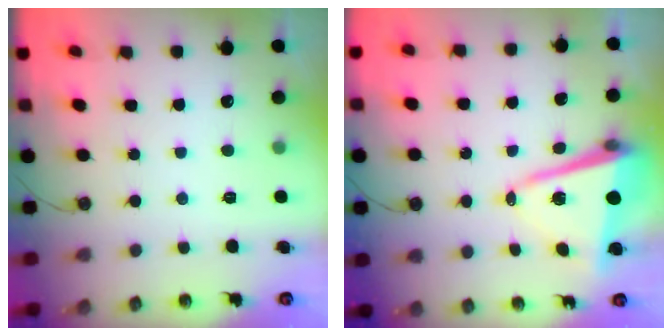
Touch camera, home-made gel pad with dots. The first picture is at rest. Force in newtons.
{"total": 10.5, "press": 10.3, "slide": 1.8}